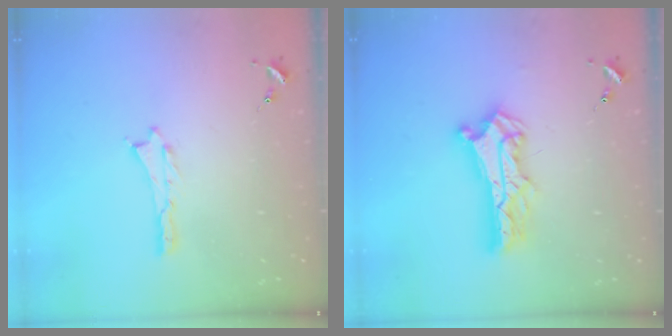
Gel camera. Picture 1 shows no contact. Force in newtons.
{"total": 8.8, "press": 8.8, "slide": 0.7}